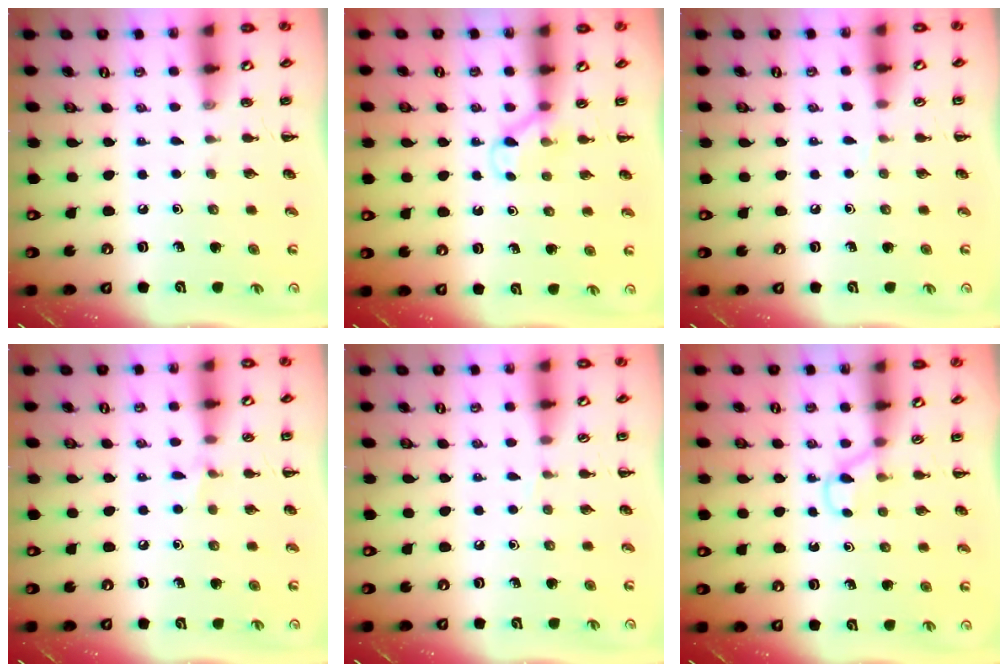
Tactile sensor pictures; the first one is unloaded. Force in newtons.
{"total": 5.0, "press": 4.8, "slide": 1.3}
{"total": 3.0, "press": 2.8, "slide": 1.0}
{"total": 3.6, "press": 3.5, "slide": 1.1}
{"total": 3.0, "press": 2.8, "slide": 1.0}
{"total": 3.7, "press": 3.4, "slide": 1.4}